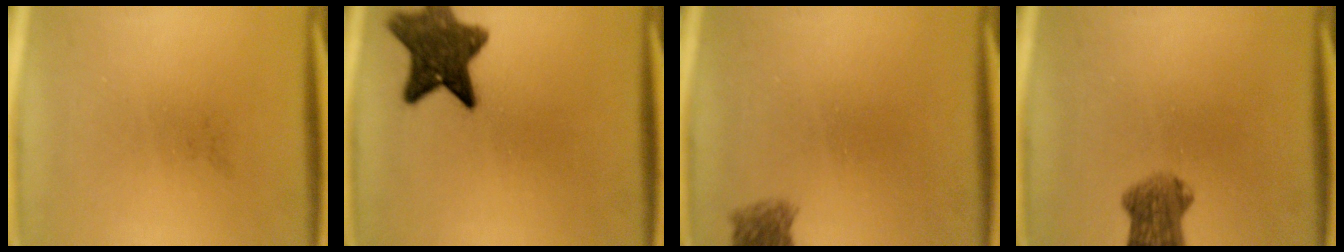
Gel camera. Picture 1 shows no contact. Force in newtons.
{"total": 9.9}
{"total": 2.6}
{"total": 5.5}